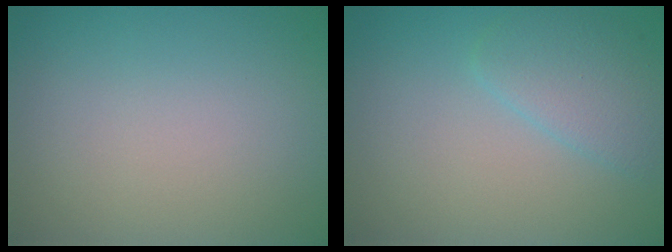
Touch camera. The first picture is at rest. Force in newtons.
{"total": 2.7, "press": 2.7, "slide": 0.2}